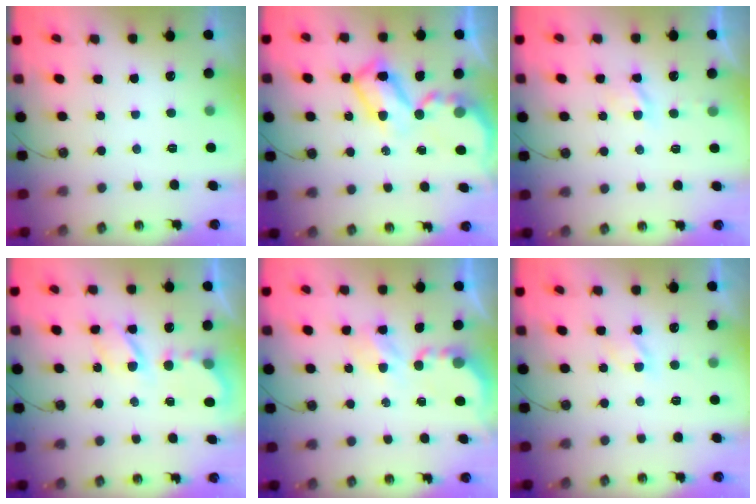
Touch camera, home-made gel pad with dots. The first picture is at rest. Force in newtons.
{"total": 10.6, "press": 10.5, "slide": 0.9}
{"total": 3.4, "press": 3.4, "slide": 0.6}
{"total": 5.9, "press": 5.9, "slide": 0.3}
{"total": 4.0, "press": 4.0, "slide": 0.1}
{"total": 2.9, "press": 2.8, "slide": 0.6}